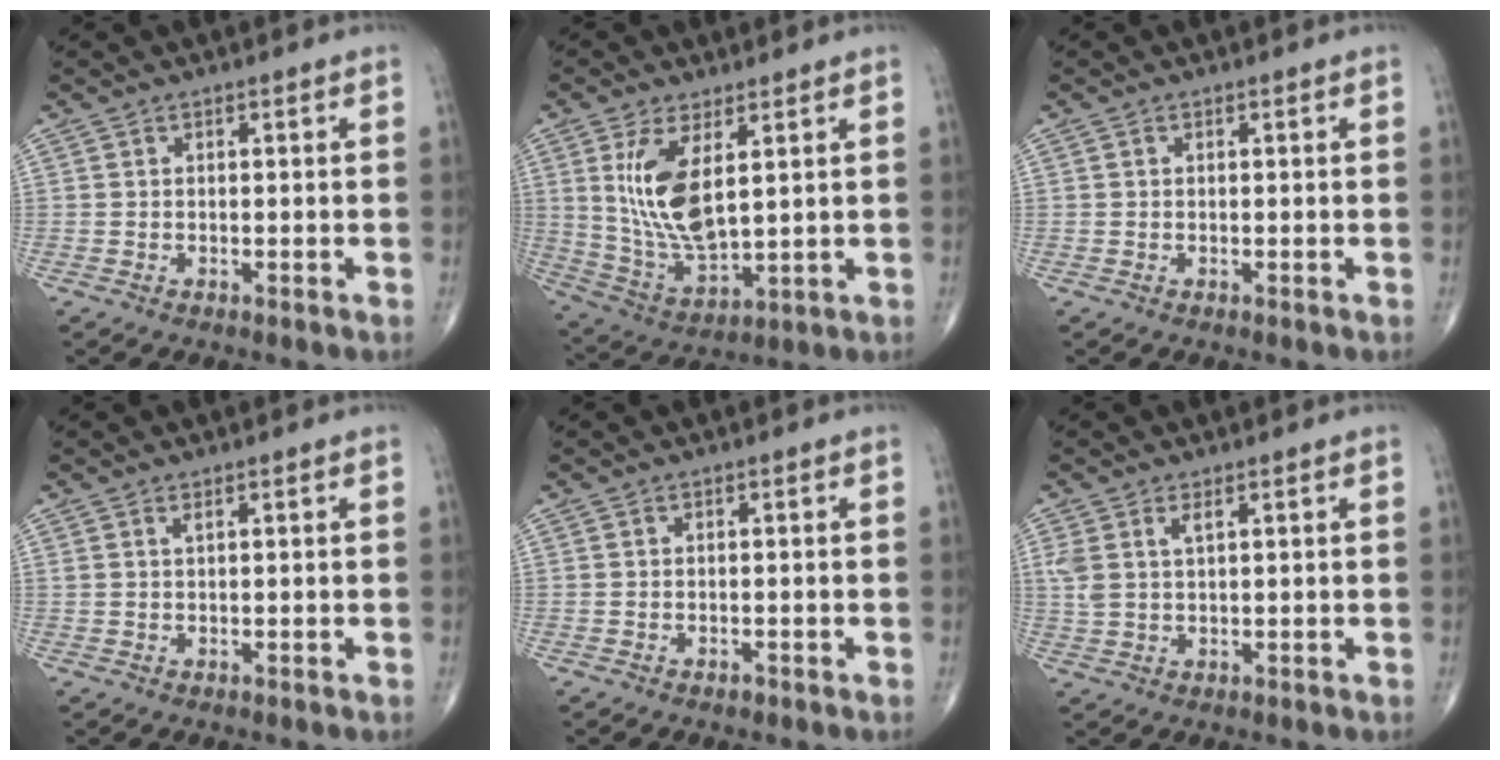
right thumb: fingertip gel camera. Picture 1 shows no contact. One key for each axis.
{"total": 12.8, "fx": 3.6, "fy": 5.5, "fz": 10.9, "tx": -0.213, "ty": -0.026, "tz": 0.088}
{"total": 0.0}
{"total": 0.7, "fx": 0.5, "fy": 0.1, "fz": 0.6, "tx": -0.013, "ty": 0.001, "tz": 0.009}
{"total": 0.7, "fx": -0.4, "fy": 0.4, "fz": 0.3, "tx": -0.003, "ty": 0.000, "tz": -0.008}
{"total": 4.0, "fx": 1.7, "fy": 1.8, "fz": 3.2, "tx": -0.076, "ty": 0.004, "tz": 0.041}